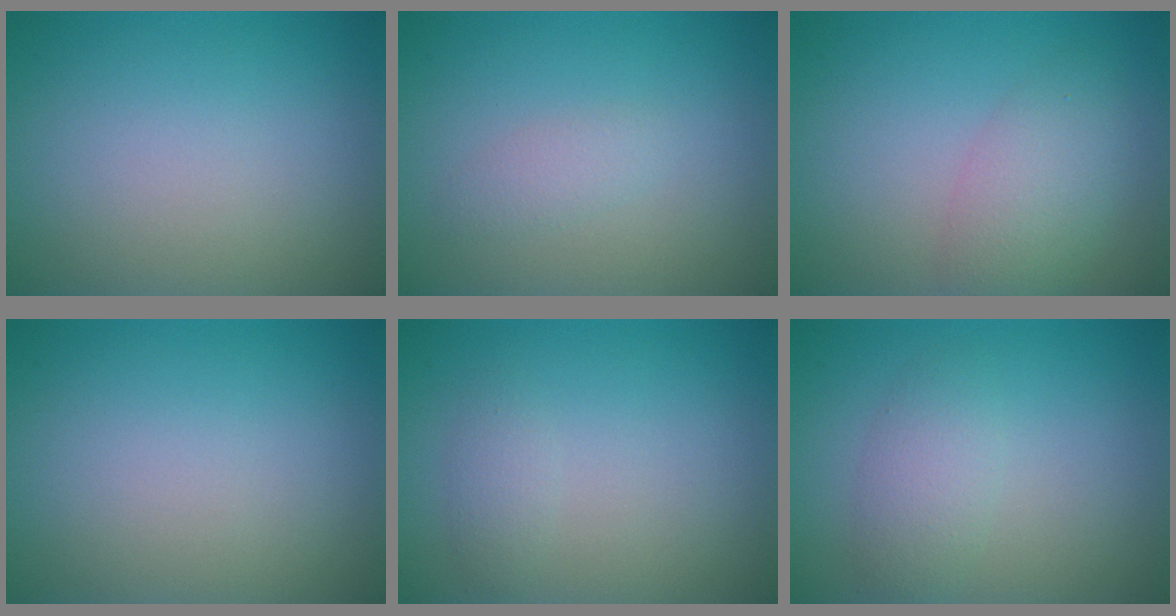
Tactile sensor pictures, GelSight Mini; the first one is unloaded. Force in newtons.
{"total": 1.3, "press": 1.3, "slide": 0.1}
{"total": 3.7, "press": 3.7, "slide": 0.2}
{"total": 0.0}
{"total": 1.1, "press": 1.1, "slide": 0.0}
{"total": 2.4, "press": 2.4, "slide": 0.1}